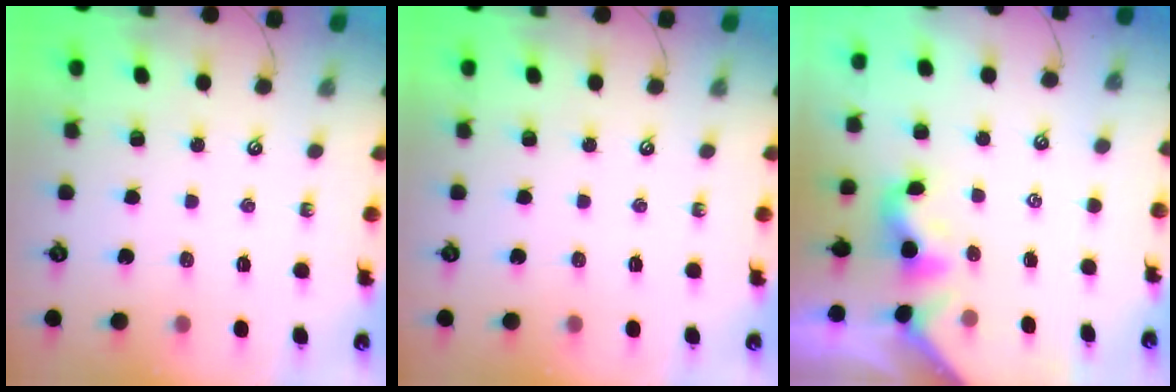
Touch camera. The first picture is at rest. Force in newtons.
{"total": 0.0}
{"total": 1.9, "press": 1.9, "slide": 0.5}